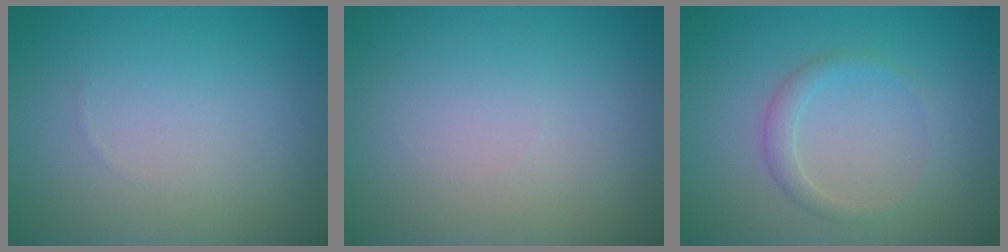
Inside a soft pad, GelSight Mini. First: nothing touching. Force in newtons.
{"total": 0.0}
{"total": 1.5, "press": 1.5, "slide": 0.0}